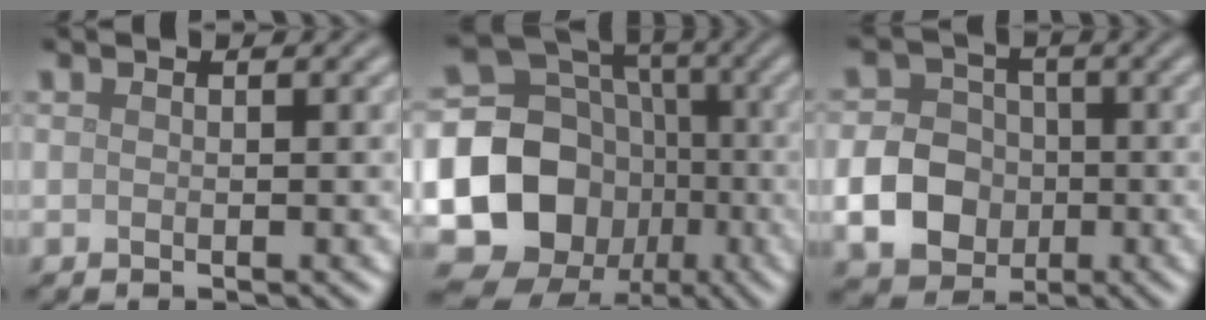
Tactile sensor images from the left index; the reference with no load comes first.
{"total": 17.2, "force": [-4.1, 15.3, 6.5], "torque": [-0.157, -0.005, -0.094]}
{"total": 6.0, "force": [-1.4, 5.0, 3.0], "torque": [-0.060, -0.001, -0.036]}